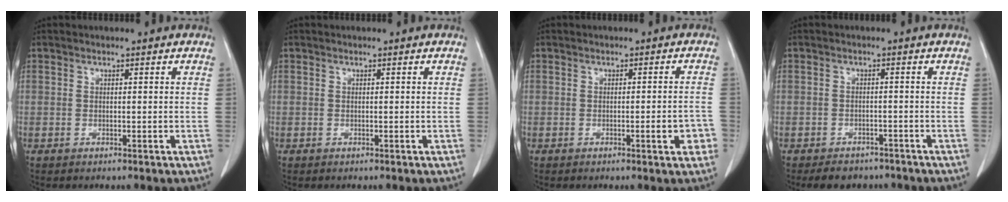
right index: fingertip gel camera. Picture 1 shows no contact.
{"total": 0.0}
{"total": 3.5, "force": [-1.5, 0.7, 3.1], "torque": [-0.033, 0.000, -0.019]}
{"total": 5.5, "force": [-4.6, 2.8, 1.3], "torque": [-0.015, 0.004, -0.059]}